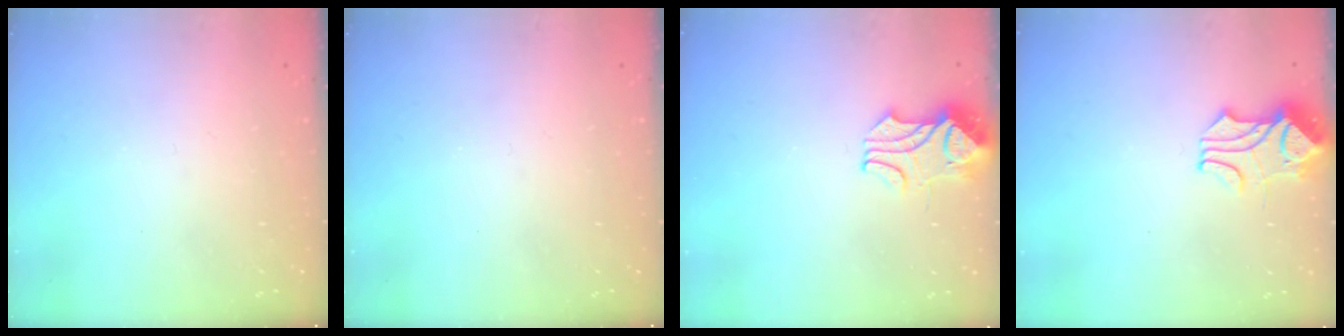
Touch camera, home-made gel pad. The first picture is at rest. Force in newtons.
{"total": 0.0}
{"total": 2.2, "press": 2.0, "slide": 0.8}
{"total": 1.8, "press": 1.4, "slide": 1.2}